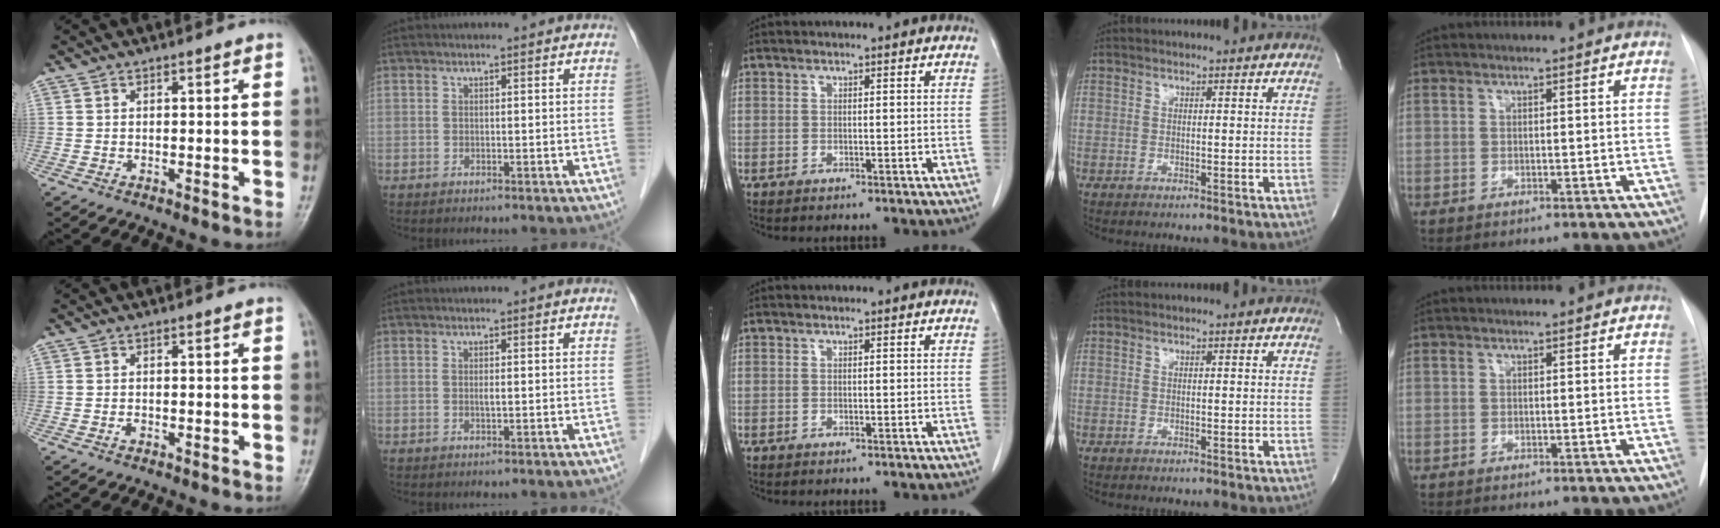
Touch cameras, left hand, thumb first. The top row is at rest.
{"thumb": {"total": 0.8, "force": [-0.3, 0.5, 0.5], "torque": [-0.009, 0.004, -0.005]}, "index": {"total": 0.6, "force": [0.2, 0.0, 0.6], "torque": [-0.015, -0.002, 0.002]}}